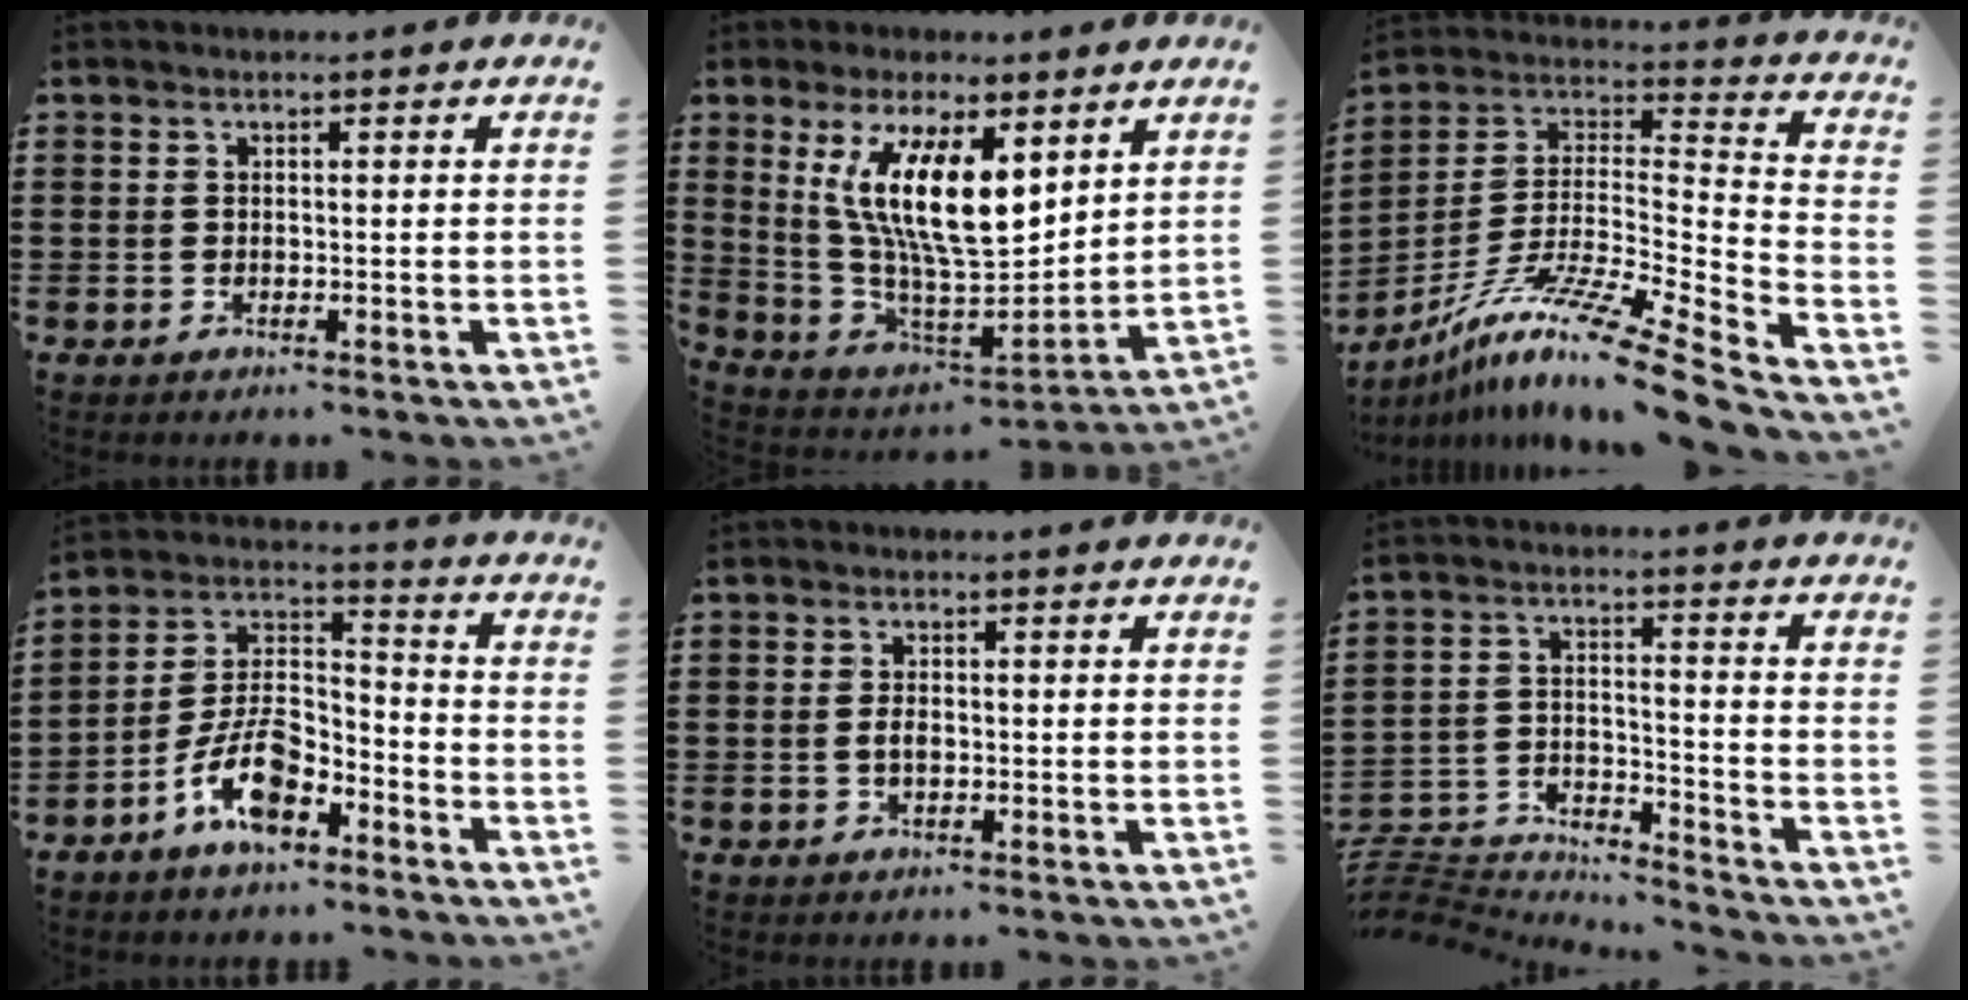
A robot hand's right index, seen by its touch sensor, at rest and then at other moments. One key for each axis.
{"total": 13.3, "fx": 5.1, "fy": 4.5, "fz": 11.5, "tx": -0.237, "ty": -0.022, "tz": 0.092}
{"total": 13.5, "fx": -10.4, "fy": -0.4, "fz": 8.5, "tx": -0.145, "ty": 0.010, "tz": -0.198}
{"total": 9.8, "fx": -6.3, "fy": 4.4, "fz": 6.1, "tx": -0.137, "ty": 0.008, "tz": -0.121}
{"total": 1.9, "fx": -0.1, "fy": 0.9, "fz": 1.7, "tx": -0.034, "ty": 0.002, "tz": -0.002}
{"total": 4.9, "fx": -4.9, "fy": 0.6, "fz": 0.2, "tx": -0.027, "ty": -0.008, "tz": -0.106}